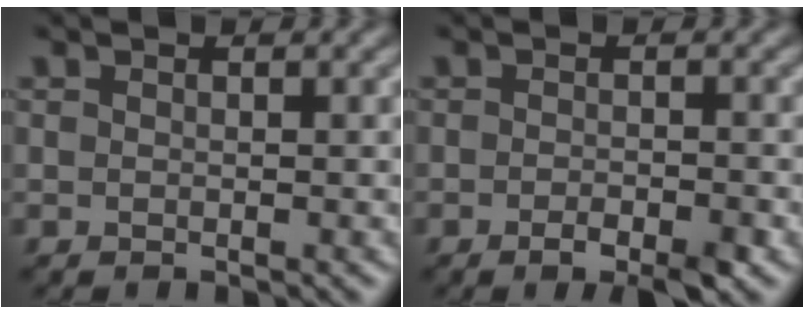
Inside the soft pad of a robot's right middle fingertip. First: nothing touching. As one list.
[{"total": 3.1, "force": [-1.9, 1.1, 2.3], "torque": [-0.035, 0.000, -0.028]}]